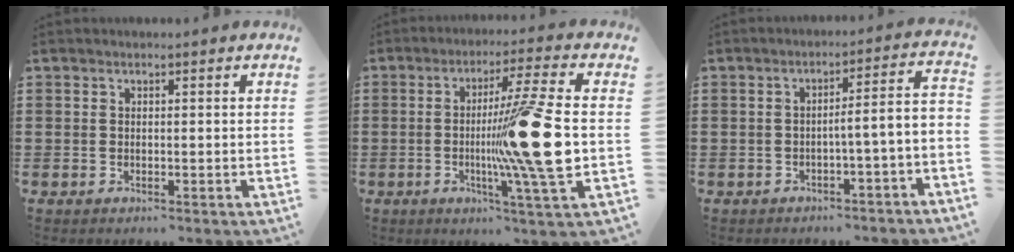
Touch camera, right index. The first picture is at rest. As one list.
[{"total": 15.4, "force": [-1.1, 0.3, 15.4], "torque": [-0.239, -0.022, -0.032]}, {"total": 3.6, "force": [-2.1, -0.4, 2.8], "torque": [-0.055, -0.016, -0.049]}]